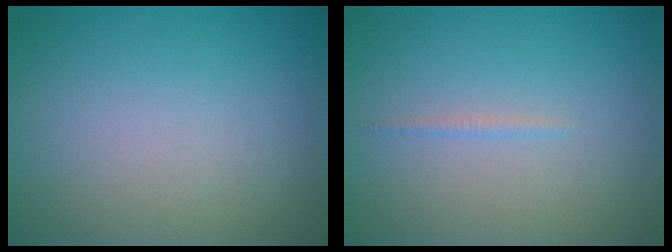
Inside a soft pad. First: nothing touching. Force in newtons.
{"total": 0.6, "press": 0.6, "slide": 0.1}